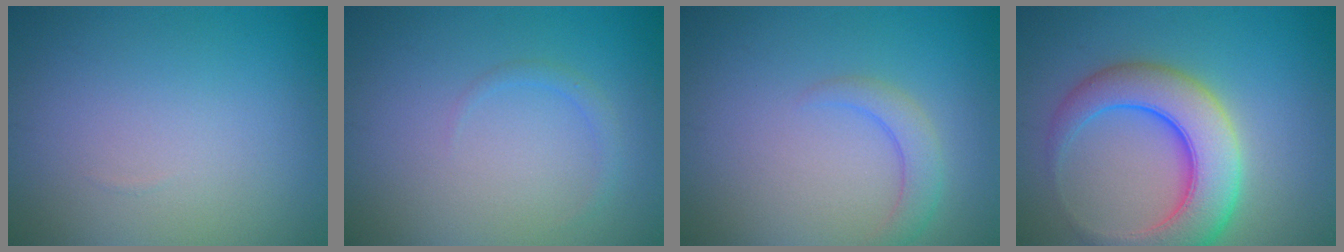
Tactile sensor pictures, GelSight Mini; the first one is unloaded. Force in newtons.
{"total": 1.0, "press": 1.0, "slide": 0.1}
{"total": 2.2, "press": 2.2, "slide": 0.3}
{"total": 7.8, "press": 7.8, "slide": 0.3}